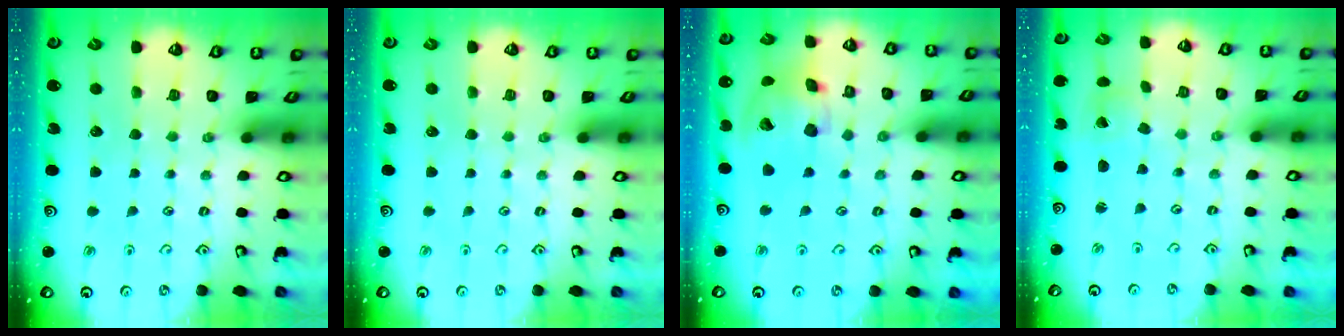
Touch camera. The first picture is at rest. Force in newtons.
{"total": 0.0}
{"total": 16.0, "press": 15.9, "slide": 2.5}
{"total": 2.1, "press": 2.1, "slide": 0.1}